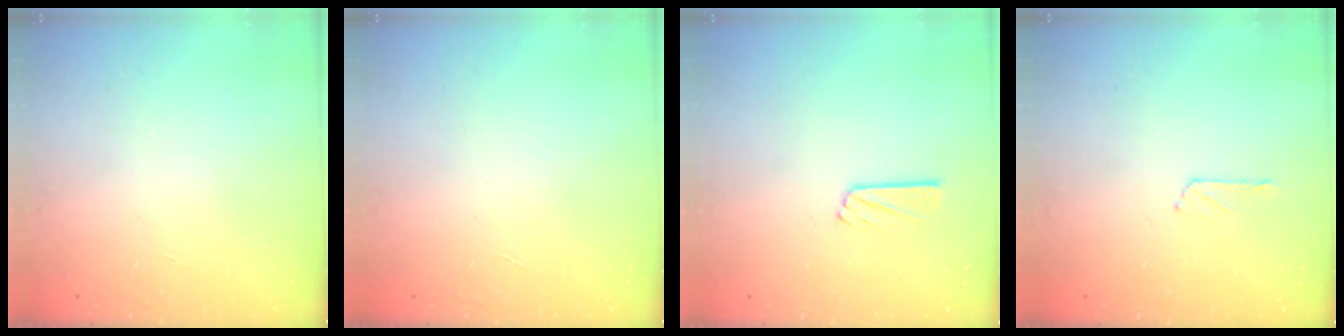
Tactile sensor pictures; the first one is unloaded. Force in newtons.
{"total": 0.0}
{"total": 6.2, "press": 6.2, "slide": 0.4}
{"total": 4.2, "press": 4.1, "slide": 0.4}